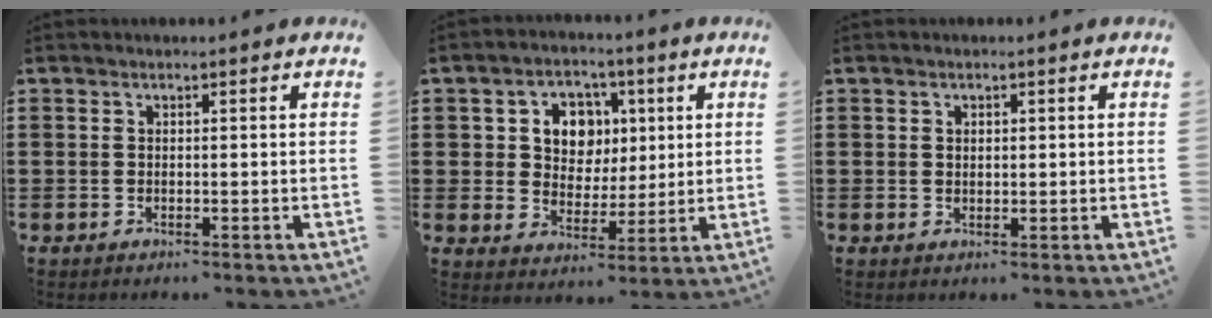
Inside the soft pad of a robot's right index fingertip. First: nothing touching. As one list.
[{"total": 7.2, "force": [2.0, 6.1, 3.2], "torque": [-0.075, 0.018, 0.031]}, {"total": 0.8, "force": [0.5, 0.6, 0.3], "torque": [-0.006, 0.004, 0.011]}]